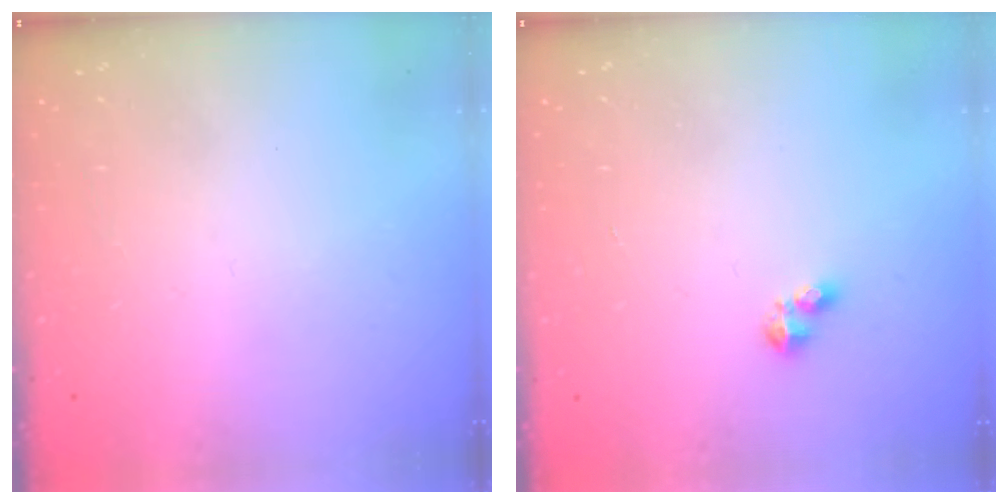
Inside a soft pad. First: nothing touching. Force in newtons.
{"total": 2.8, "press": 2.8, "slide": 0.4}